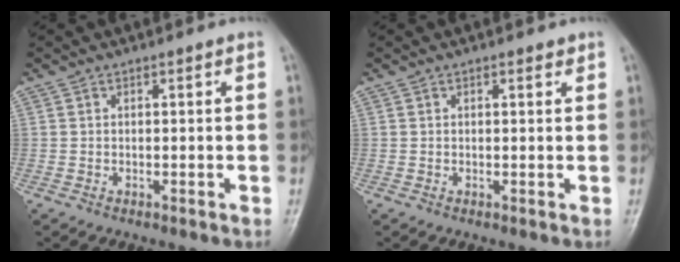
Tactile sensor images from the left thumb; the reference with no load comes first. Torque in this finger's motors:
{"motor_torque": [-0.09, -0.03, -0.17, -0.25, 0.03]}